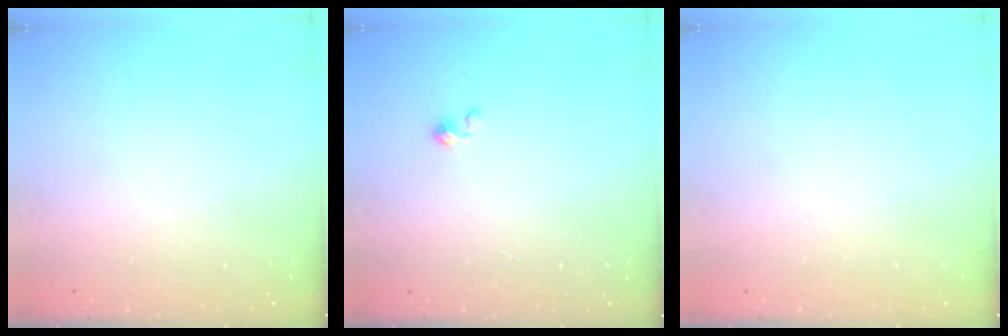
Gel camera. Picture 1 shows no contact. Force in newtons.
{"total": 2.3, "press": 2.2, "slide": 0.3}
{"total": 0.0}